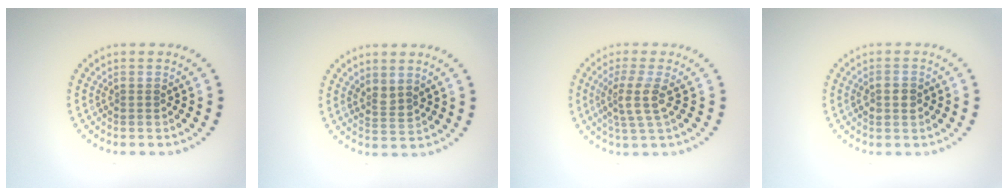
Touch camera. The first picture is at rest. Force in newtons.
{"total": 1.6, "press": 1.3, "slide": 1.0}
{"total": 2.9, "press": 2.2, "slide": 1.9}
{"total": 1.4, "press": 1.4, "slide": 0.3}